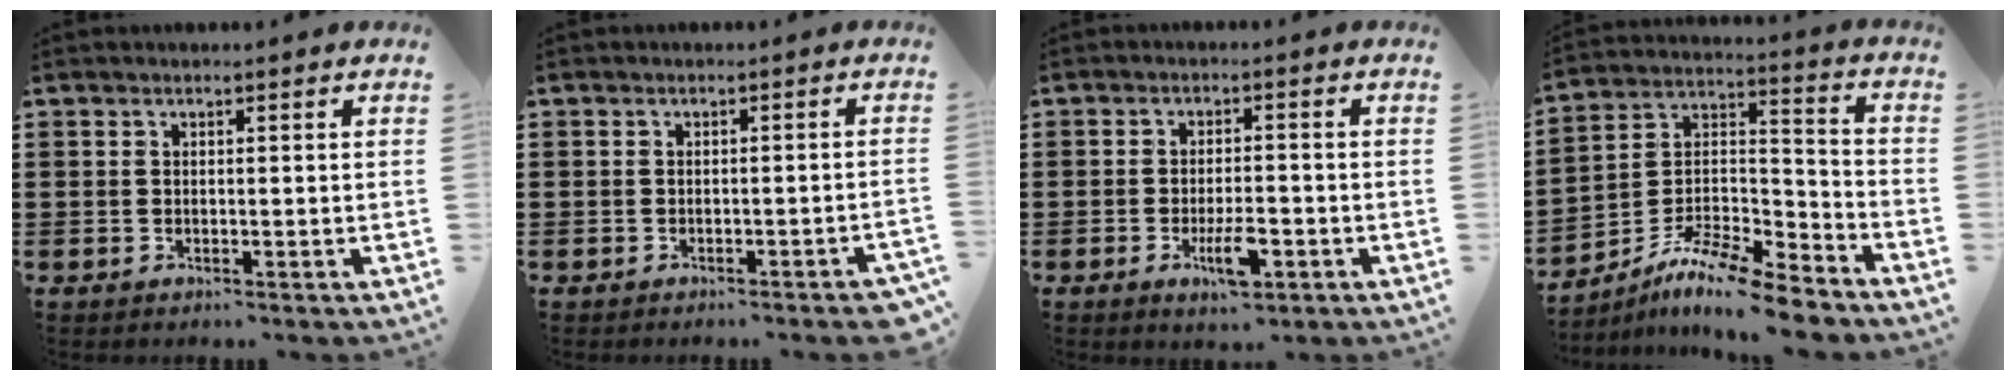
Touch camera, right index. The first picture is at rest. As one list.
[{"total": 1.4, "force": [-1.2, 0.0, 0.6], "torque": [-0.012, -0.002, -0.023]}, {"total": 5.6, "force": [-2.2, 1.9, 4.8], "torque": [-0.089, -0.001, -0.039]}, {"total": 9.7, "force": [-8.5, 1.4, 4.4], "torque": [-0.083, 0.014, -0.170]}]